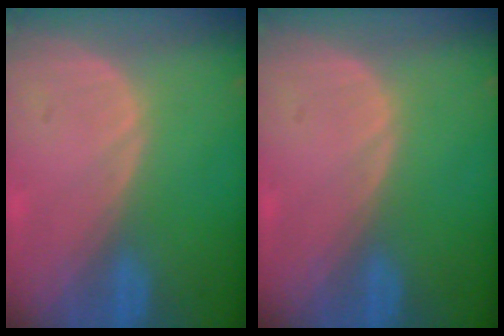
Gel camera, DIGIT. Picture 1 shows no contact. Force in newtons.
{"total": 0.0}